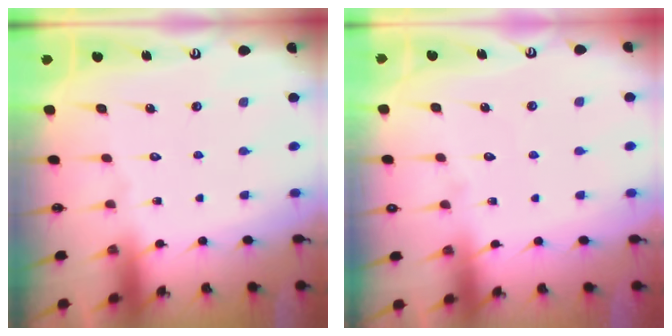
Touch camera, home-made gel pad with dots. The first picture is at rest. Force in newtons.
{"total": 2.8, "press": 2.8, "slide": 0.3}